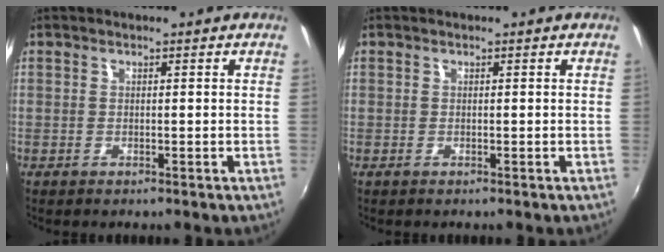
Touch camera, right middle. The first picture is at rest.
{"total": 0.0}